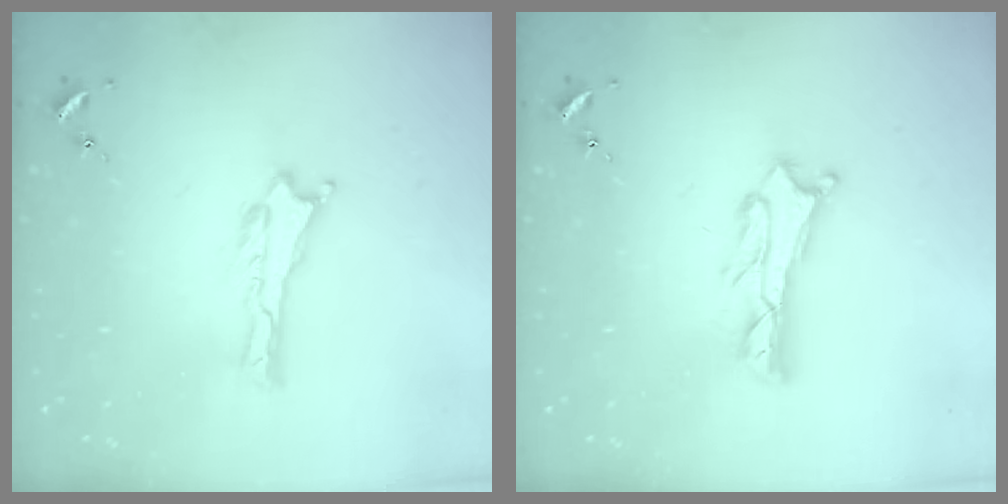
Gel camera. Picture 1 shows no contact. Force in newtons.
{"total": 2.0, "press": 2.0, "slide": 0.2}